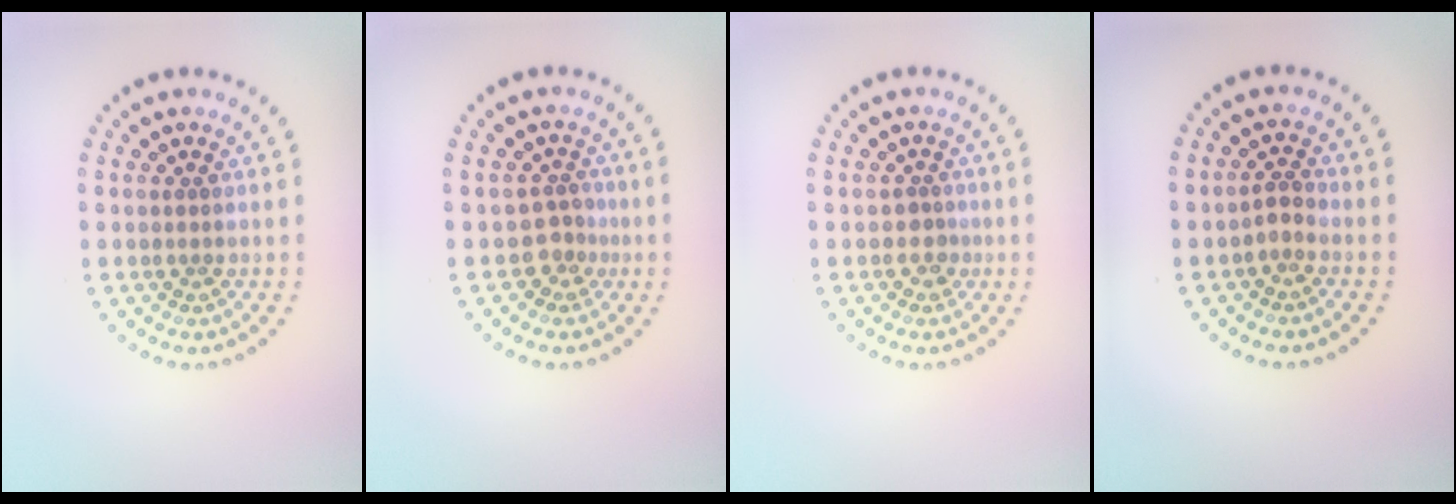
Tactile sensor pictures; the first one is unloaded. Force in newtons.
{"total": 2.0, "press": 1.4, "slide": 1.4}
{"total": 1.2, "press": 1.0, "slide": 0.7}
{"total": 1.2, "press": 1.0, "slide": 0.6}